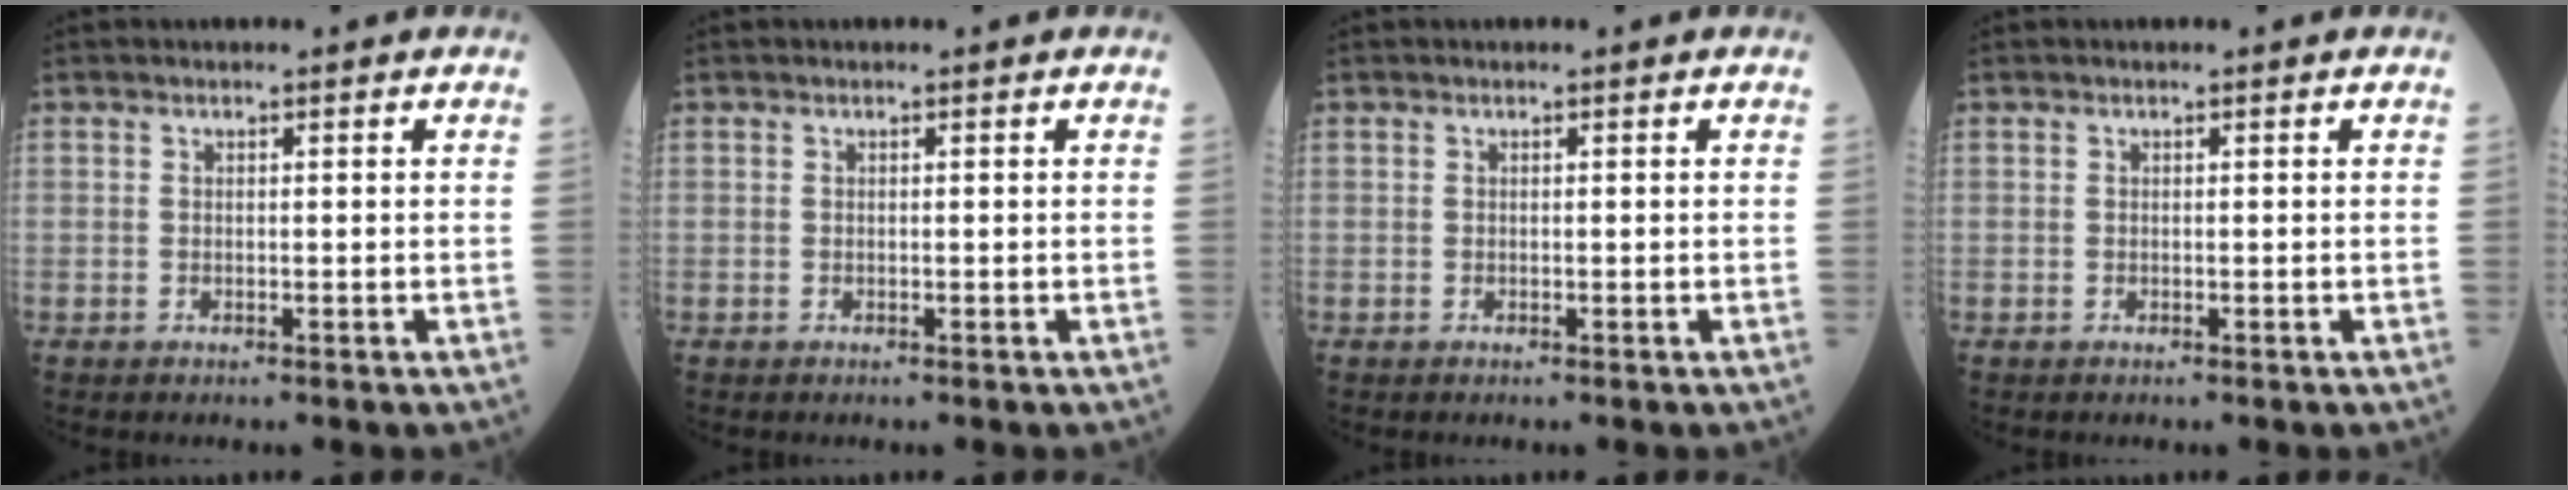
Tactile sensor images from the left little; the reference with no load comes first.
{"total": 0.0}
{"total": 0.0}
{"total": 0.0}